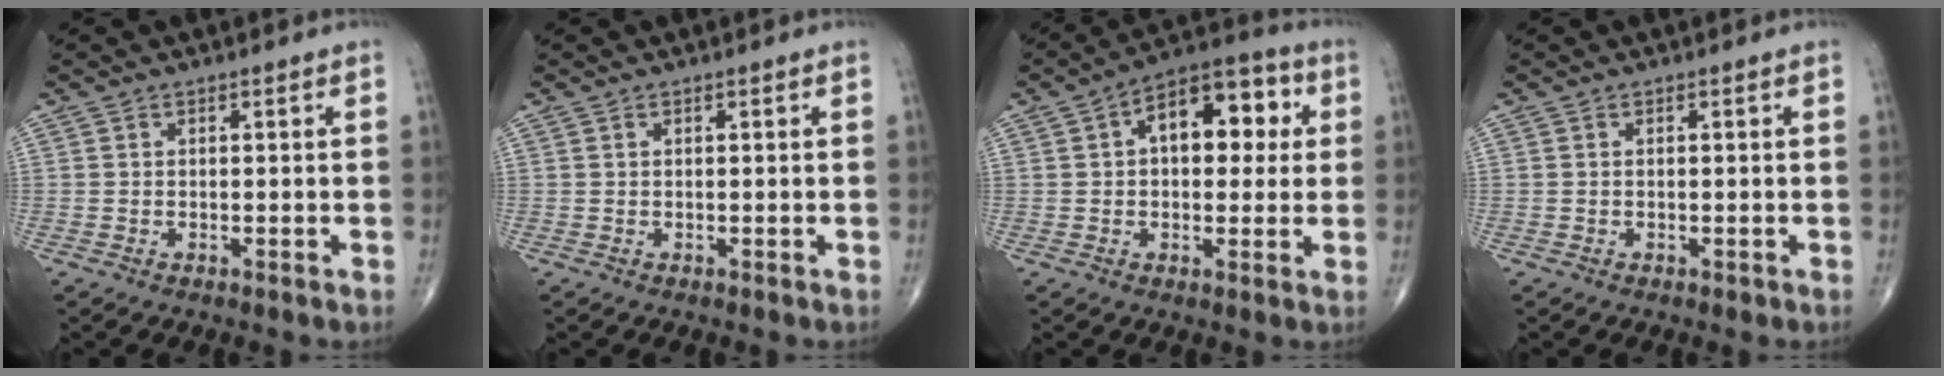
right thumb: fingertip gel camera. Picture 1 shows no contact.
{"total": 0.0}
{"total": 13.9, "force": [2.9, 8.0, 11.0], "torque": [-0.120, 0.026, 0.034]}
{"total": 0.0}